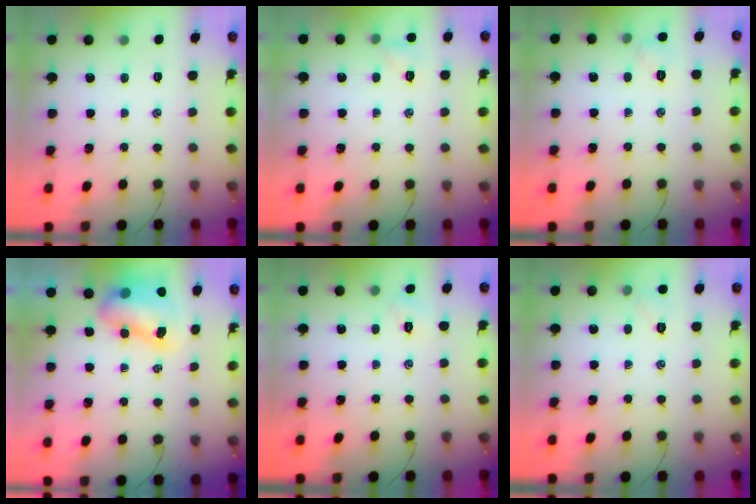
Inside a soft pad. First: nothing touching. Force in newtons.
{"total": 4.4, "press": 4.3, "slide": 1.1}
{"total": 3.8, "press": 3.6, "slide": 1.1}
{"total": 9.2, "press": 9.0, "slide": 2.1}
{"total": 2.5, "press": 2.4, "slide": 0.7}
{"total": 4.3, "press": 4.1, "slide": 1.3}